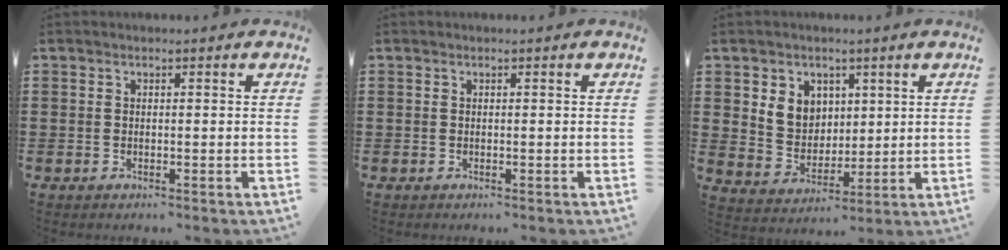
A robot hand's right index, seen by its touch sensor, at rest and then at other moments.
{"total": 0.0}
{"total": 5.9, "force": [2.3, 5.2, 1.4], "torque": [-0.047, 0.010, 0.042]}